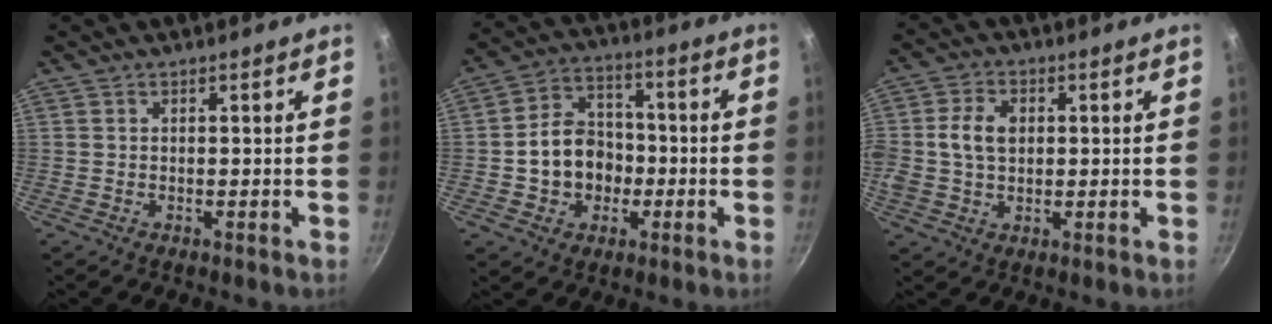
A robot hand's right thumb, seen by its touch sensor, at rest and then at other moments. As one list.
[{"total": 11.4, "force": [-1.8, 9.4, 6.2], "torque": [-0.070, 0.033, -0.032]}, {"total": 8.0, "force": [0.9, 5.8, 5.4], "torque": [-0.096, 0.012, 0.009]}]